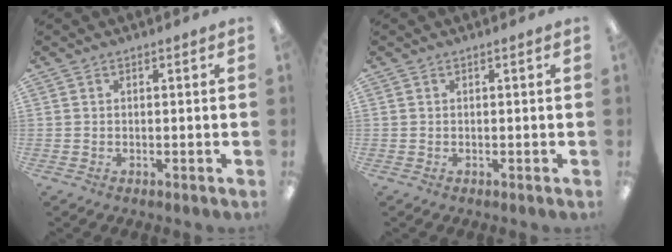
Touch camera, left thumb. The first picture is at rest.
{"total": 0.0}